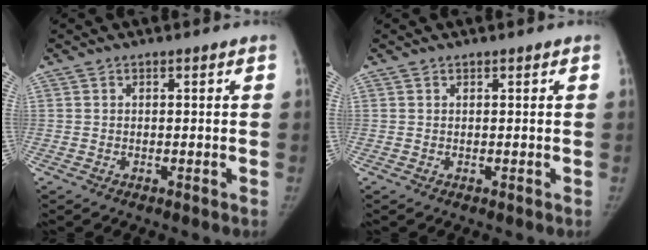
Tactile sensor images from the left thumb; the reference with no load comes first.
{"total": 0.0}